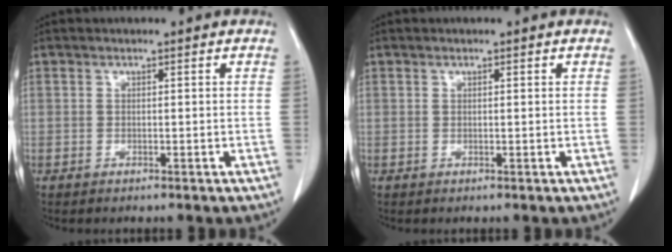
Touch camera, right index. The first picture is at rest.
{"total": 0.7, "force": [0.2, 0.3, 0.6], "torque": [-0.015, 0.002, 0.004]}